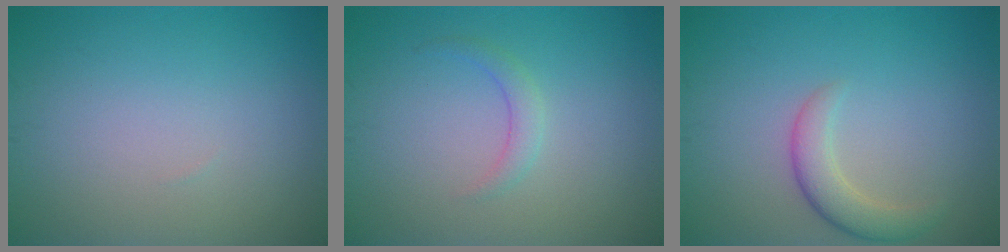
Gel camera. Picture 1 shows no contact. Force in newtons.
{"total": 1.4, "press": 1.4, "slide": 0.1}
{"total": 2.8, "press": 2.7, "slide": 0.3}